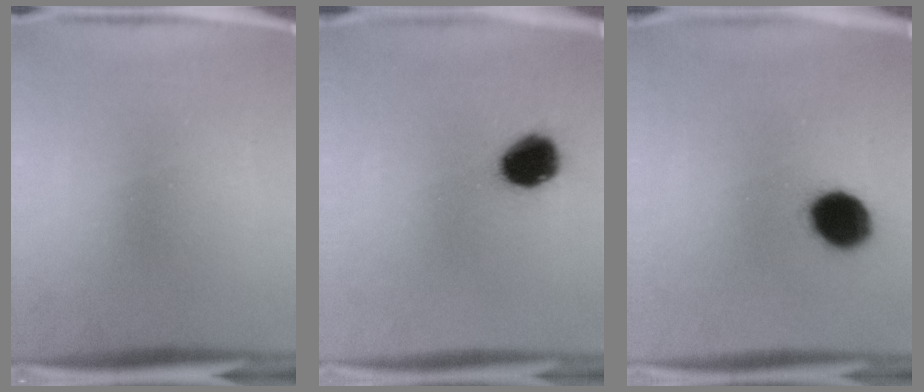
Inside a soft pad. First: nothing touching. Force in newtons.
{"total": 10.3}
{"total": 10.3}